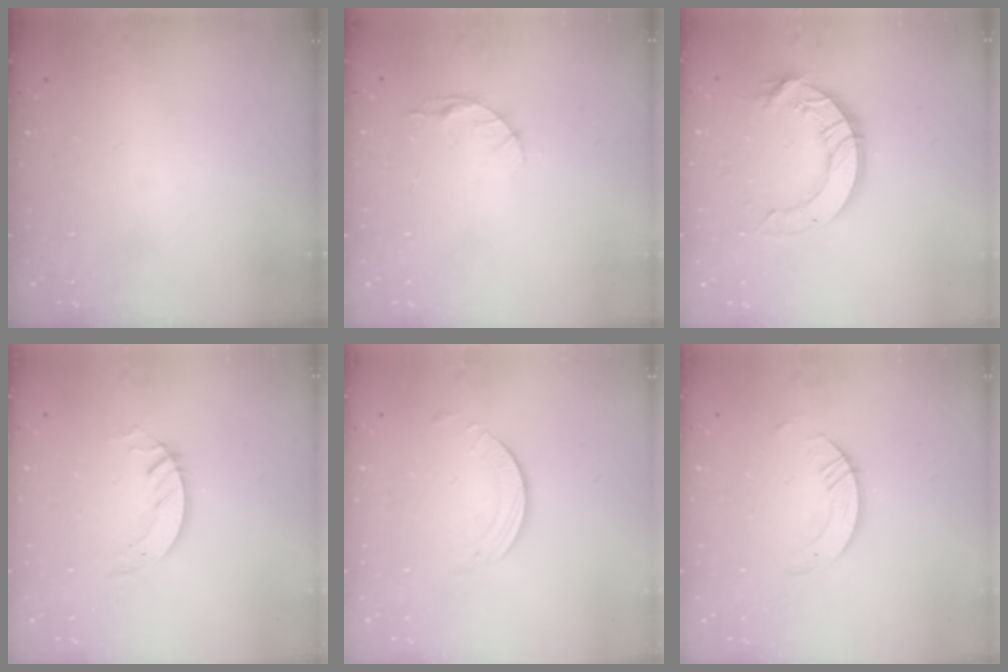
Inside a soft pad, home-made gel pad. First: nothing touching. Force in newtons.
{"total": 3.3, "press": 3.3, "slide": 0.4}
{"total": 11.6, "press": 11.6, "slide": 1.2}
{"total": 2.8, "press": 2.8, "slide": 0.2}
{"total": 1.9, "press": 1.9, "slide": 0.2}
{"total": 3.5, "press": 3.5, "slide": 0.4}